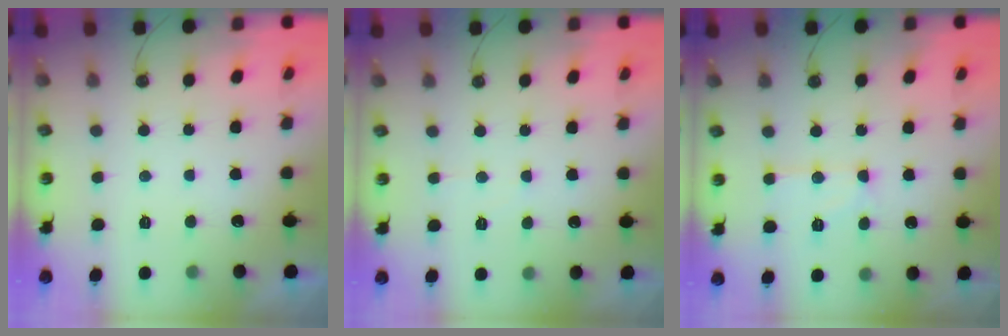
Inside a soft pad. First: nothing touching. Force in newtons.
{"total": 4.4, "press": 4.3, "slide": 0.7}
{"total": 9.5, "press": 9.5, "slide": 0.9}